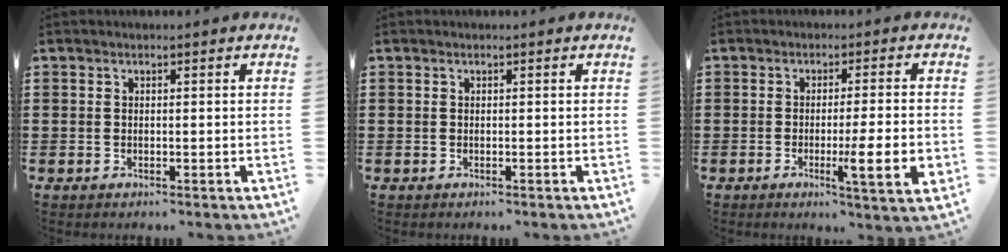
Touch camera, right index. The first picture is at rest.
{"total": 0.0}
{"total": 7.2, "force": [-1.7, 0.6, 6.9], "torque": [-0.110, -0.015, -0.030]}